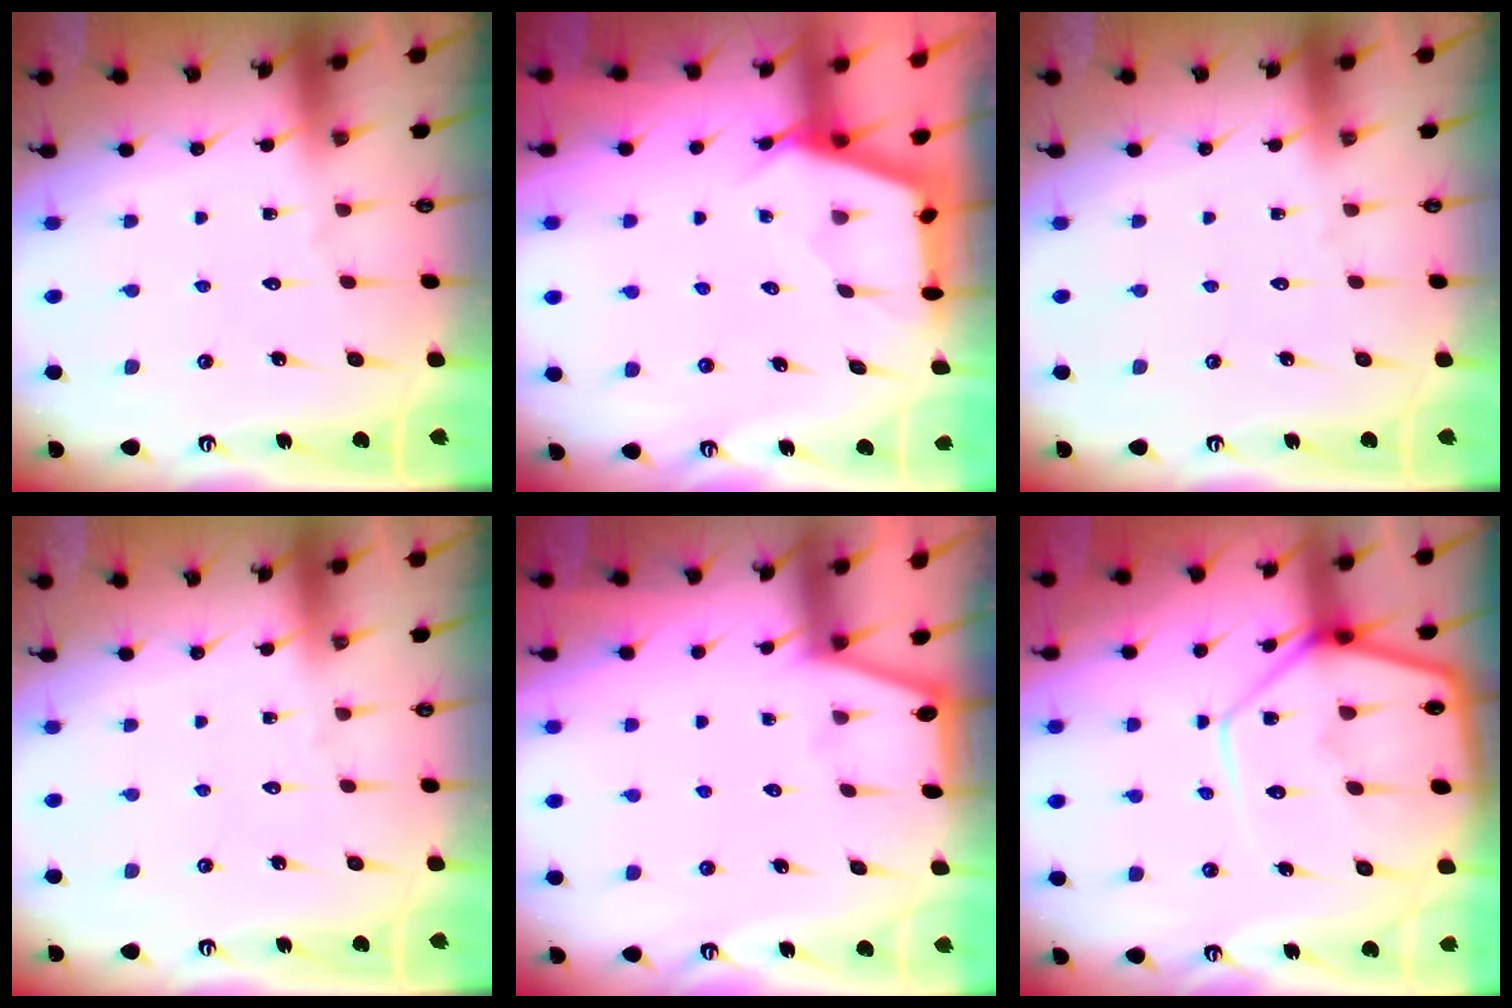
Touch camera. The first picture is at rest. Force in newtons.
{"total": 3.0, "press": 3.0, "slide": 0.4}
{"total": 0.0}
{"total": 0.0}
{"total": 0.7, "press": 0.6, "slide": 0.2}
{"total": 14.3, "press": 14.3, "slide": 1.2}